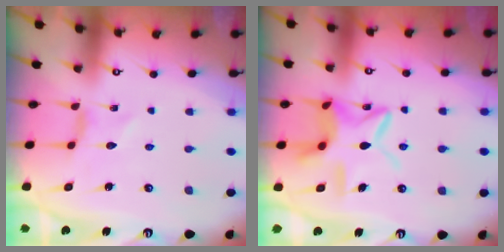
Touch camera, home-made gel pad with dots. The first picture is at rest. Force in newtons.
{"total": 12.5, "press": 12.5, "slide": 1.0}